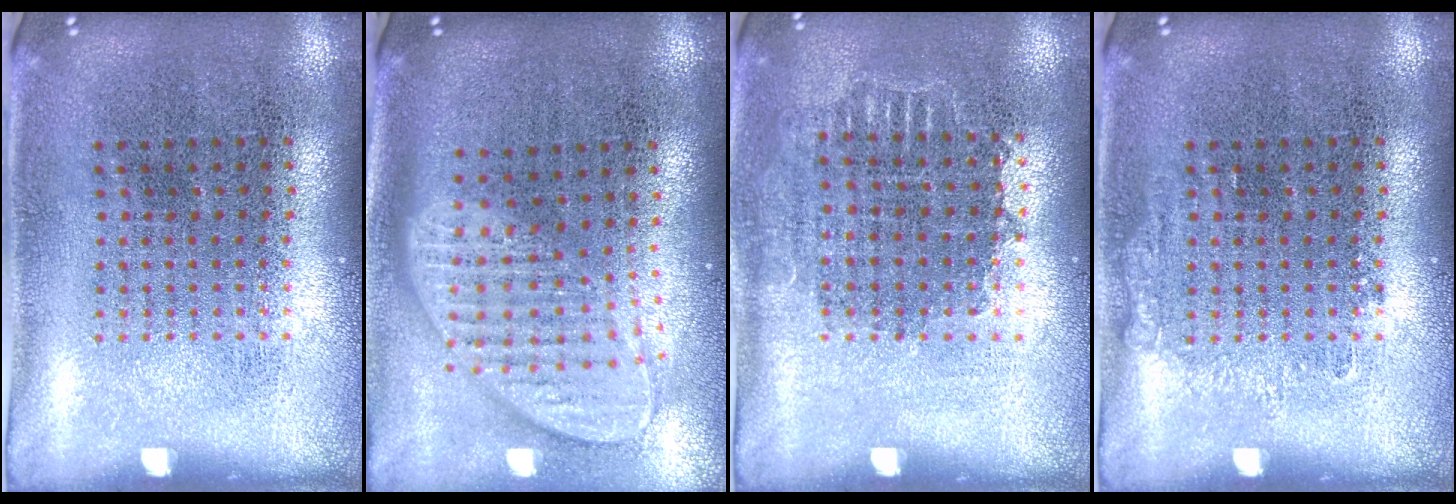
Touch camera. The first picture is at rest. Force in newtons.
{"total": 2.0, "press": 1.5, "slide": 1.2}
{"total": 0.9, "press": 0.8, "slide": 0.3}
{"total": 0.7, "press": 0.7, "slide": 0.2}